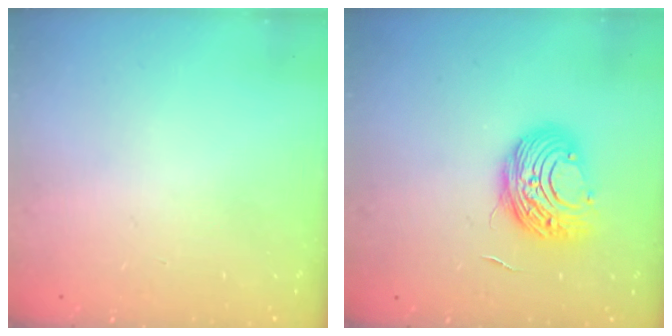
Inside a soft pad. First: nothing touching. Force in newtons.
{"total": 10.5, "press": 10.5, "slide": 0.9}